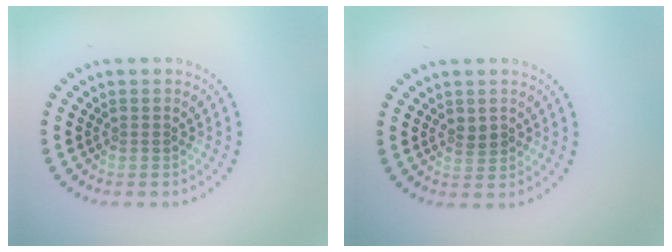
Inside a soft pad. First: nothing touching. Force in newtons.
{"total": 1.1, "press": 1.1, "slide": 0.3}